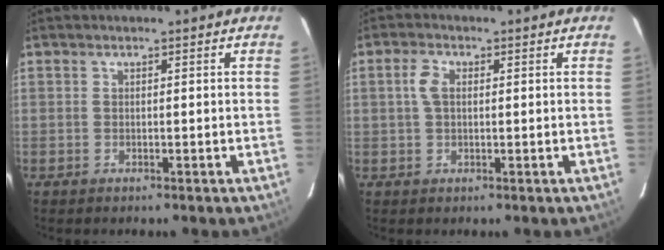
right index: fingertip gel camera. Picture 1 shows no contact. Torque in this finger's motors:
{"motor_torque": [0.21, -0.04, 0.21, 0.06]}